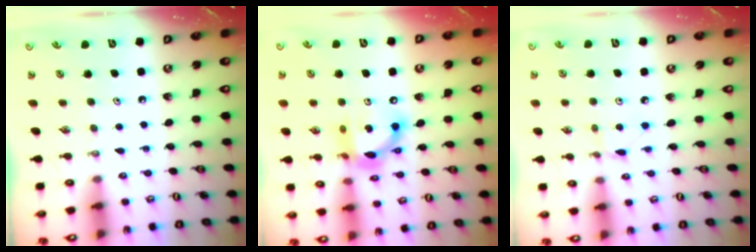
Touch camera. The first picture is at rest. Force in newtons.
{"total": 13.5, "press": 13.4, "slide": 1.0}
{"total": 1.5, "press": 1.5, "slide": 0.2}